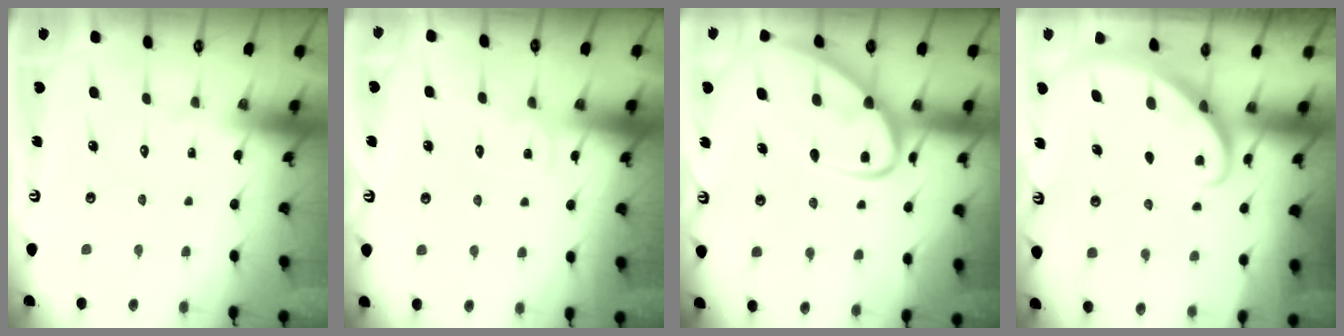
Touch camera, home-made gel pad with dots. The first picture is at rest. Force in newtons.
{"total": 5.1, "press": 5.1, "slide": 0.5}
{"total": 12.3, "press": 12.3, "slide": 1.2}
{"total": 2.5, "press": 2.5, "slide": 0.3}